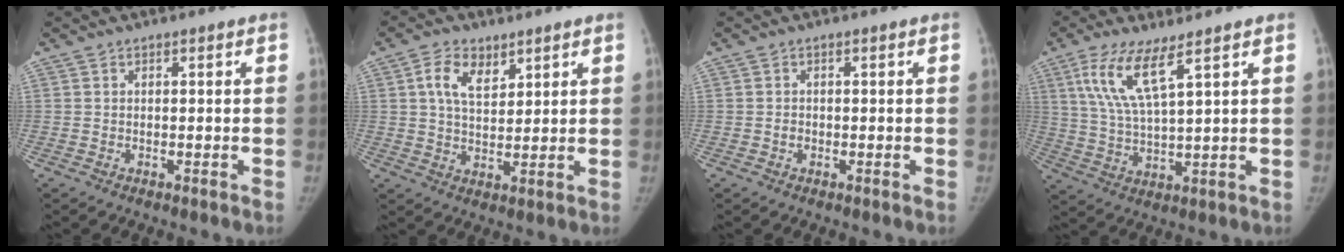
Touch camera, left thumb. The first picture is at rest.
{"total": 6.9, "force": [3.3, 4.0, 4.5], "torque": [-0.065, -0.017, 0.061]}
{"total": 1.0, "force": [-0.3, 0.8, 0.4], "torque": [-0.003, 0.004, -0.005]}
{"total": 9.4, "force": [5.1, 1.9, 7.7], "torque": [-0.168, -0.023, 0.108]}